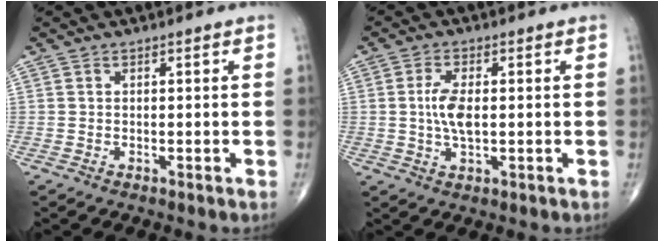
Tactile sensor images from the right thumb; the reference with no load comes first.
{"total": 5.5, "force": [0.1, 2.4, 4.9], "torque": [-0.102, -0.002, 0.000]}